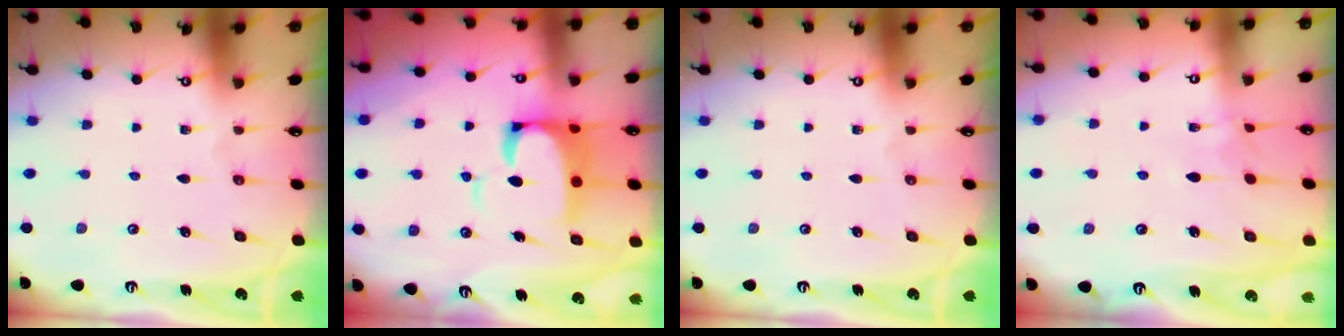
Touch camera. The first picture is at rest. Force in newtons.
{"total": 7.9, "press": 7.8, "slide": 1.3}
{"total": 0.0}
{"total": 1.4, "press": 1.3, "slide": 0.5}